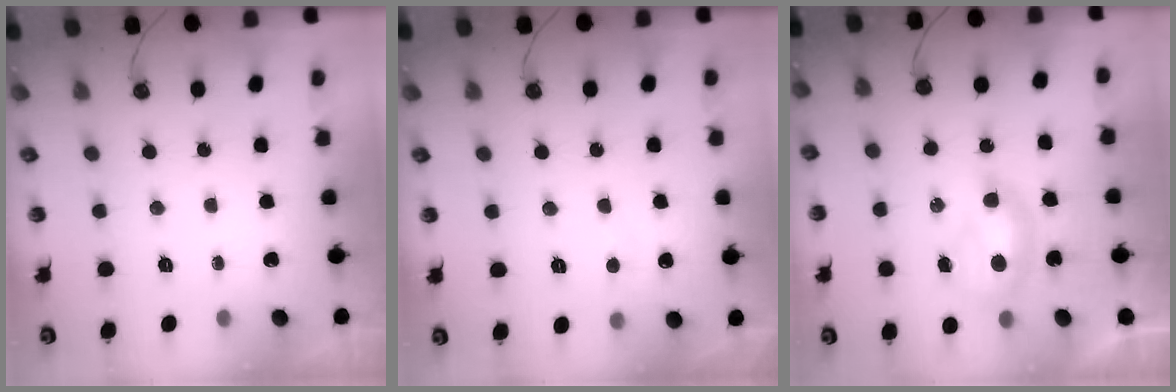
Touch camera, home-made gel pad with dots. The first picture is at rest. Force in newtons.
{"total": 1.0, "press": 0.9, "slide": 0.5}
{"total": 1.5, "press": 1.3, "slide": 0.7}